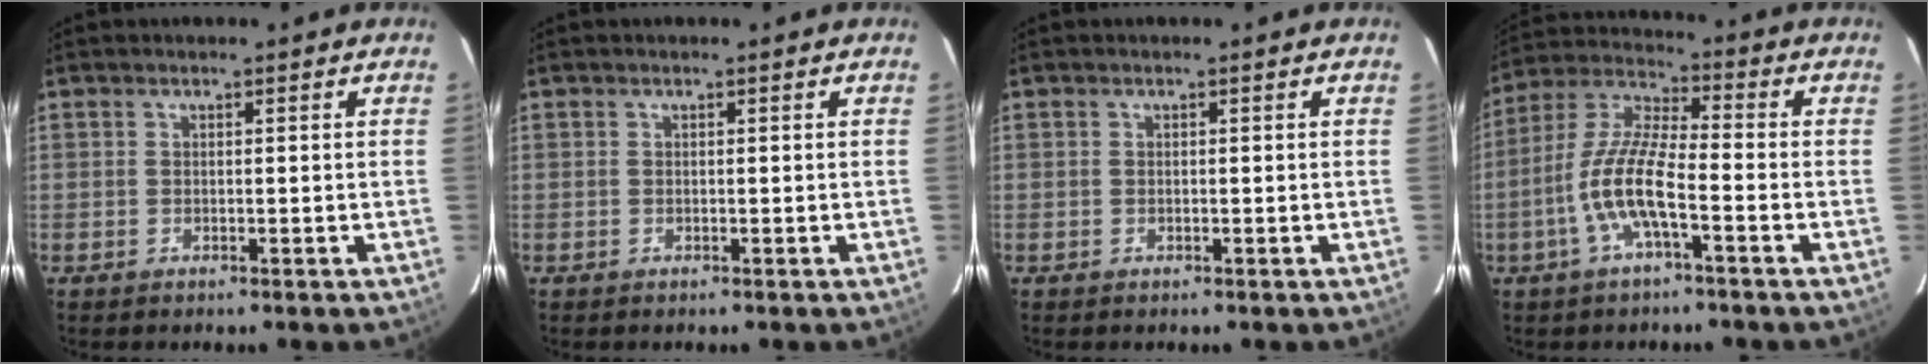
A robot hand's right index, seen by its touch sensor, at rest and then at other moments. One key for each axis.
{"total": 0.0}
{"total": 0.0}
{"total": 10.8, "fx": -4.0, "fy": 2.4, "fz": 9.7, "tx": -0.211, "ty": 0.002, "tz": -0.080}